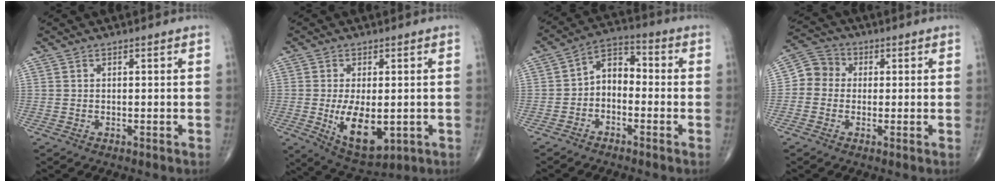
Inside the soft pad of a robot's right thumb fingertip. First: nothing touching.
{"total": 10.9, "force": [-1.8, 5.5, 9.2], "torque": [-0.144, -0.019, -0.013]}
{"total": 6.8, "force": [-1.5, 4.7, 4.7], "torque": [-0.058, 0.036, -0.044]}
{"total": 5.7, "force": [0.0, 5.3, 2.3], "torque": [-0.022, 0.019, -0.017]}